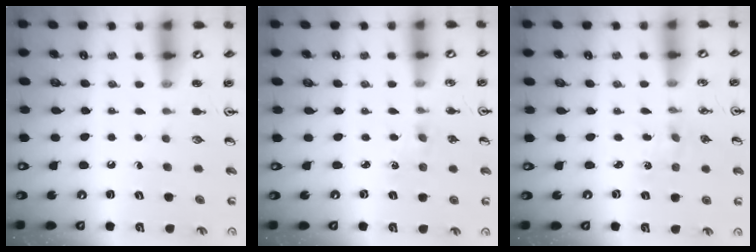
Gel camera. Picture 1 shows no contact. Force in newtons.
{"total": 1.3, "press": 1.3, "slide": 0.3}
{"total": 0.0}